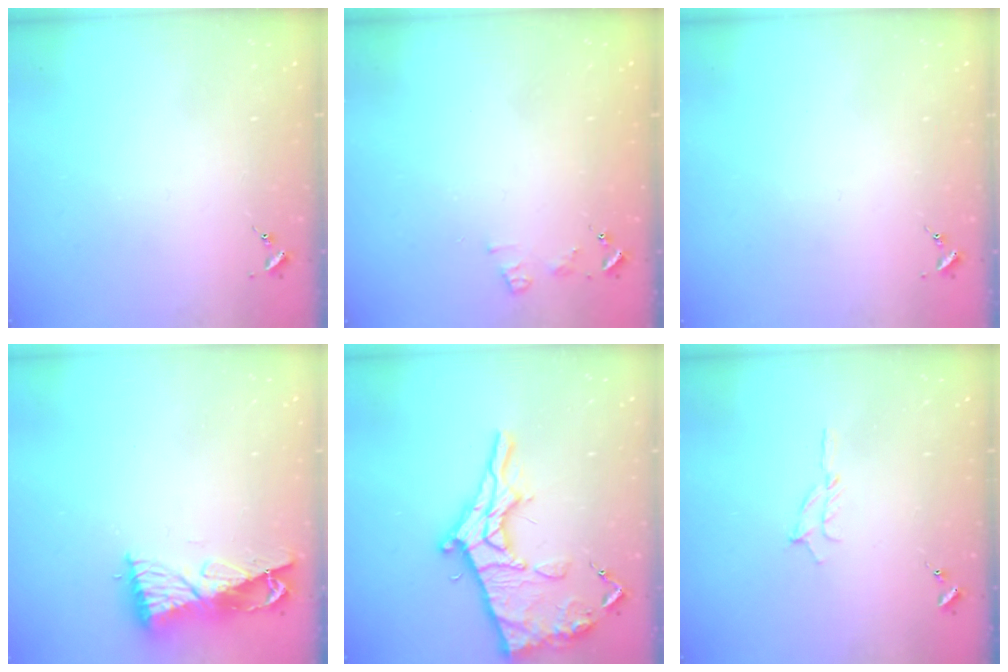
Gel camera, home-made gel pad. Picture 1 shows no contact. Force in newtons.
{"total": 5.2, "press": 5.2, "slide": 0.7}
{"total": 0.0}
{"total": 9.3, "press": 9.3, "slide": 1.0}
{"total": 21.2, "press": 21.2, "slide": 1.8}
{"total": 5.0, "press": 5.0, "slide": 0.6}